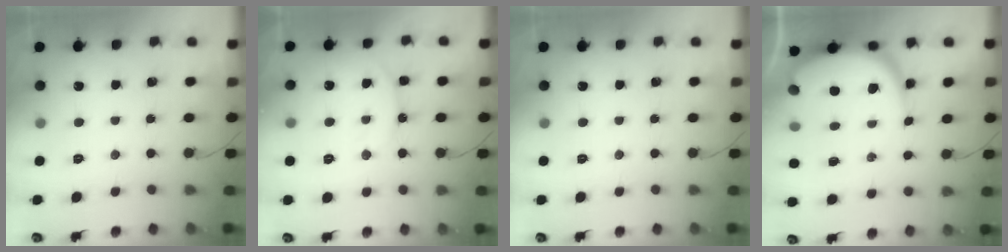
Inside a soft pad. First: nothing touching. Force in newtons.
{"total": 10.9, "press": 10.9, "slide": 1.2}
{"total": 0.0}
{"total": 10.0, "press": 9.9, "slide": 1.1}